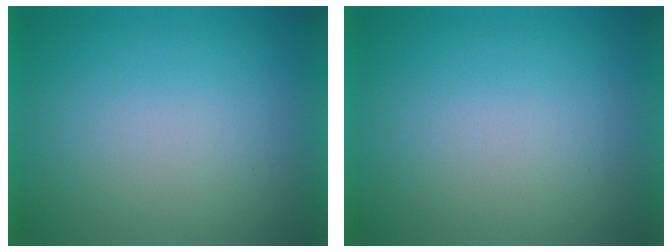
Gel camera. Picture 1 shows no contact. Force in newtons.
{"total": 0.0}